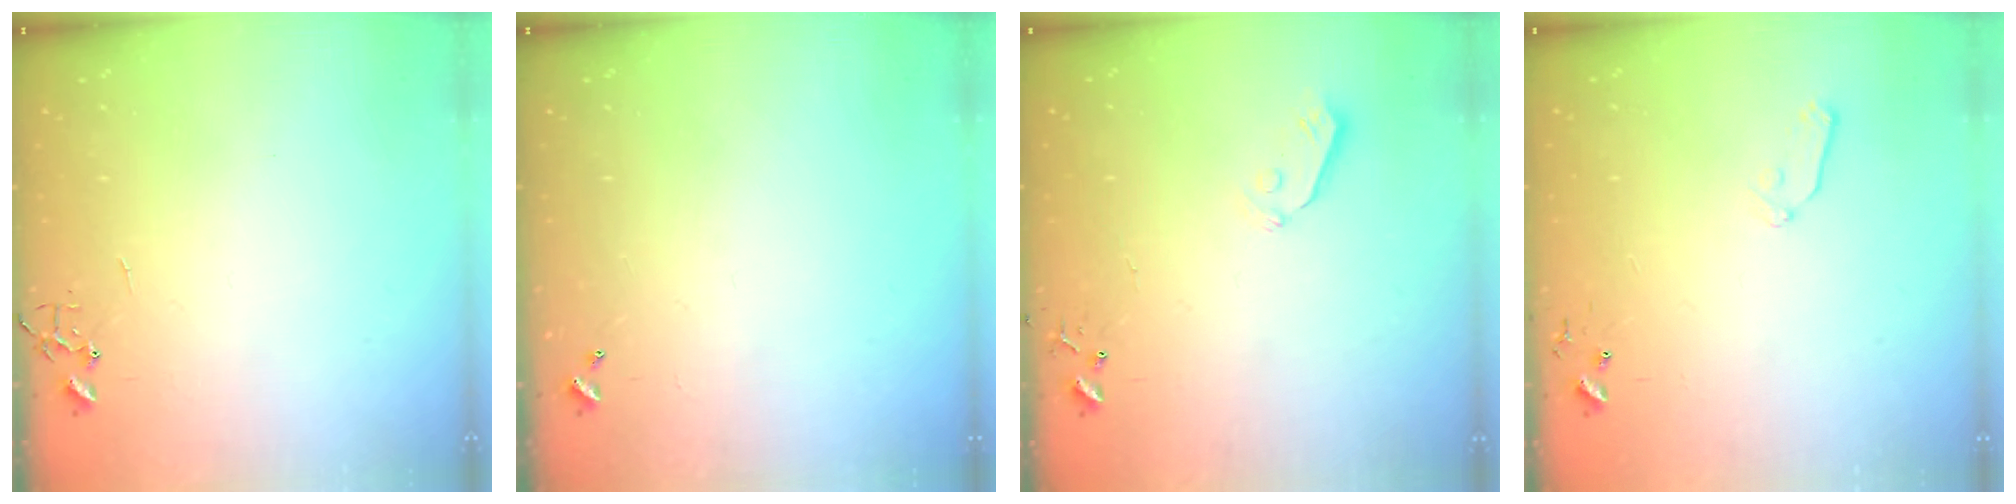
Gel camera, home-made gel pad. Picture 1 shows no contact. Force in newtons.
{"total": 0.0}
{"total": 5.5, "press": 5.4, "slide": 0.6}
{"total": 6.5, "press": 6.4, "slide": 1.0}